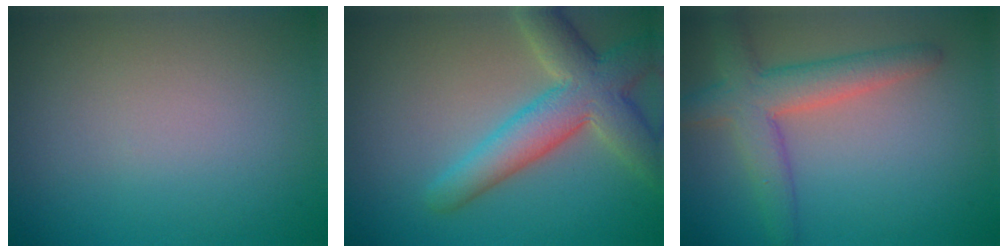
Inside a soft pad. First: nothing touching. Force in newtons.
{"total": 5.6, "press": 5.6, "slide": 0.6}
{"total": 4.9, "press": 4.9, "slide": 0.3}